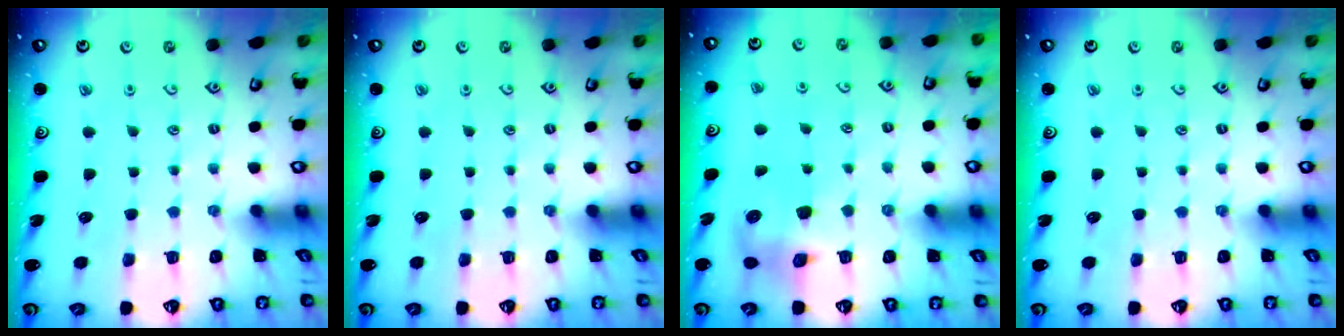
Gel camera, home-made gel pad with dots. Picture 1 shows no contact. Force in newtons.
{"total": 0.0}
{"total": 9.1, "press": 9.0, "slide": 1.2}
{"total": 0.0}